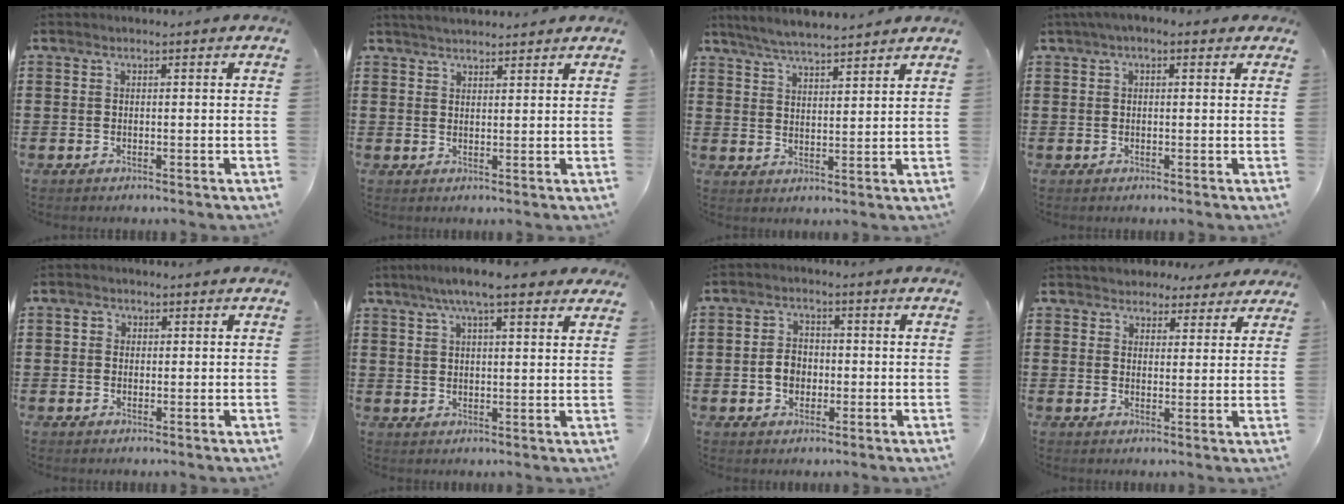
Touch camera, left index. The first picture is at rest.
{"total": 2.4, "force": [2.4, 0.0, 0.3], "torque": [-0.012, 0.000, 0.045]}
{"total": 5.0, "force": [4.8, 0.0, 1.4], "torque": [-0.042, -0.017, 0.086]}
{"total": 2.1, "force": [0.7, 1.0, 1.7], "torque": [-0.035, 0.008, 0.010]}
{"total": 1.4, "force": [0.4, 1.3, 0.5], "torque": [-0.013, 0.009, 0.005]}
{"total": 7.1, "force": [5.3, 1.1, 4.6], "torque": [-0.100, 0.000, 0.093]}
{"total": 3.8, "force": [-0.6, 3.0, 2.3], "torque": [-0.050, 0.007, -0.014]}
{"total": 3.9, "force": [3.5, 1.6, 0.1], "torque": [-0.010, -0.005, 0.064]}